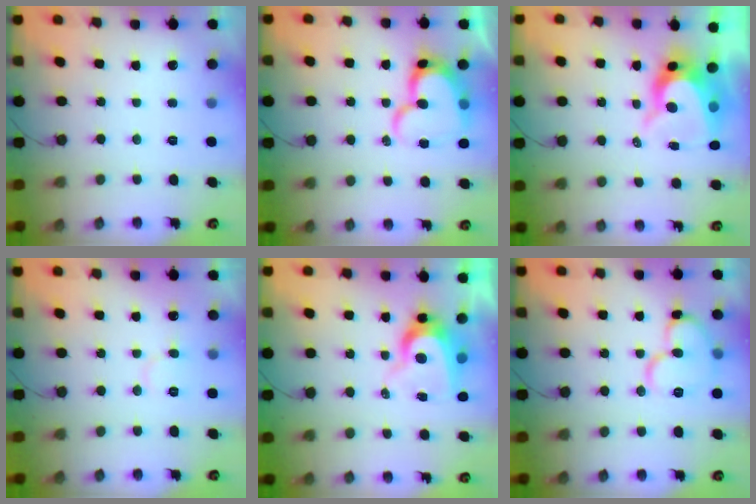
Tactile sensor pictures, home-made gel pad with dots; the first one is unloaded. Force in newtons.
{"total": 15.7, "press": 15.6, "slide": 1.1}
{"total": 10.8, "press": 10.8, "slide": 1.1}
{"total": 6.0, "press": 6.0, "slide": 0.7}
{"total": 9.0, "press": 8.9, "slide": 0.9}
{"total": 12.3, "press": 12.1, "slide": 1.9}